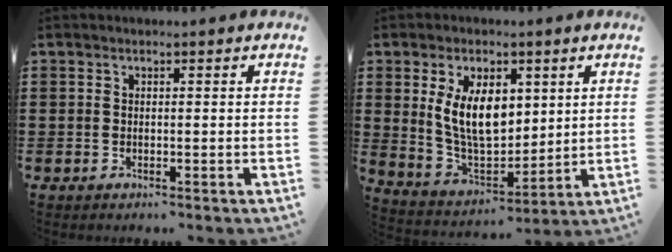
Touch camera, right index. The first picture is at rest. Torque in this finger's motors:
{"motor_torque": [1.60, 0.53, 1.05, 0.21]}